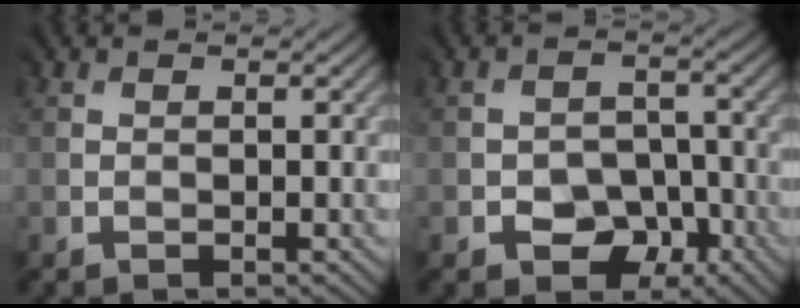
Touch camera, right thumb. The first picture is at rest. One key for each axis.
{"total": 3.9, "fx": -2.6, "fy": 2.7, "fz": 0.9, "tx": -0.004, "ty": -0.004, "tz": -0.046}